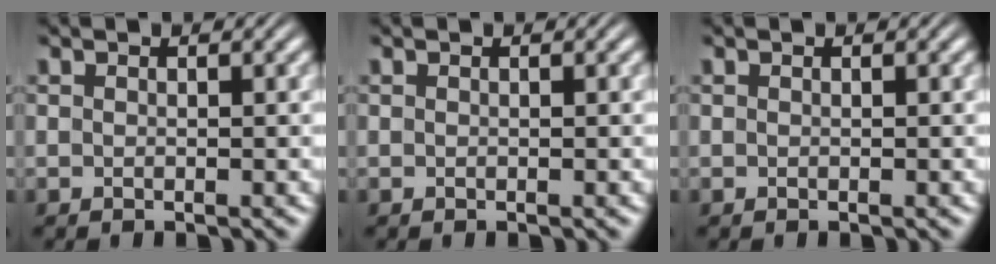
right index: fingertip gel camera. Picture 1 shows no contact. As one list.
[{"total": 0.0}, {"total": 0.0}]